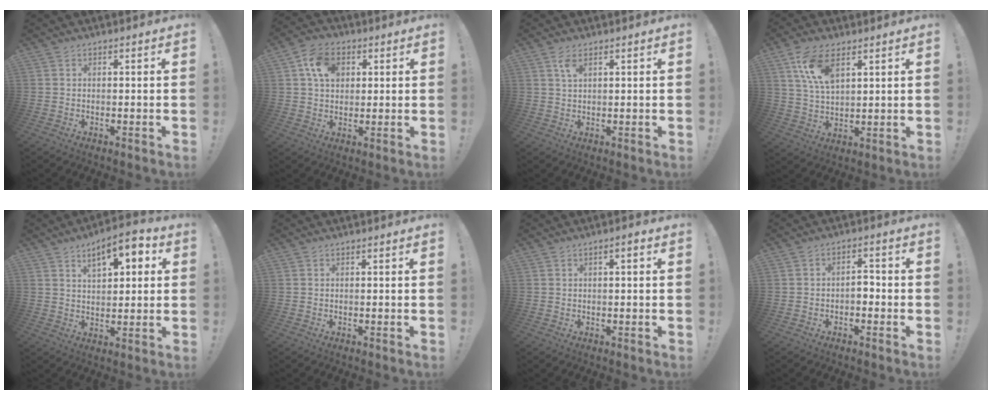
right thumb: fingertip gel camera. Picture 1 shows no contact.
{"total": 8.8, "force": [2.6, 6.7, 5.1], "torque": [-0.093, 0.012, 0.053]}
{"total": 3.1, "force": [1.5, 1.3, 2.3], "torque": [-0.044, 0.000, 0.025]}
{"total": 10.3, "force": [5.5, 5.2, 7.0], "torque": [-0.145, -0.010, 0.105]}
{"total": 9.5, "force": [4.6, 4.1, 7.3], "torque": [-0.105, -0.018, 0.078]}
{"total": 0.0}
{"total": 1.5, "force": [-0.3, 0.2, 1.5], "torque": [-0.026, 0.003, -0.007]}
{"total": 3.5, "force": [-1.8, 1.9, 2.3], "torque": [-0.046, 0.011, -0.034]}